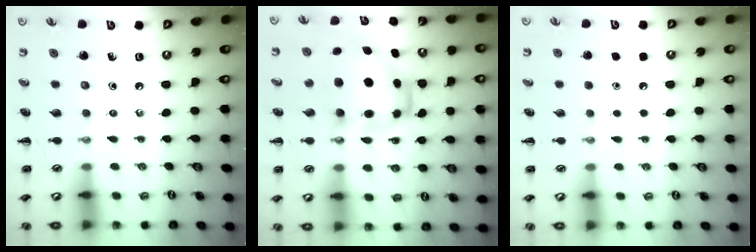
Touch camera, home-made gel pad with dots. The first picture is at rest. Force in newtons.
{"total": 7.7, "press": 7.5, "slide": 1.9}
{"total": 1.8, "press": 1.7, "slide": 0.1}